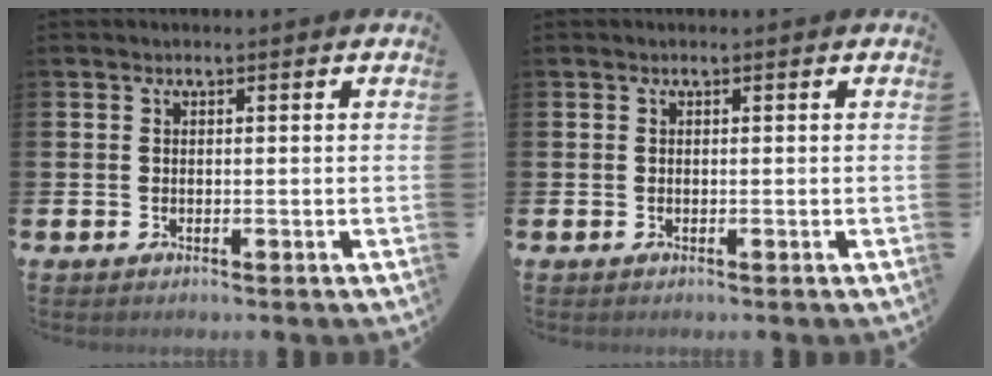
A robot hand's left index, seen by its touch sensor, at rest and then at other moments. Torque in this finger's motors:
{"motor_torque": [-0.08, -0.10, -0.01, 0.00]}